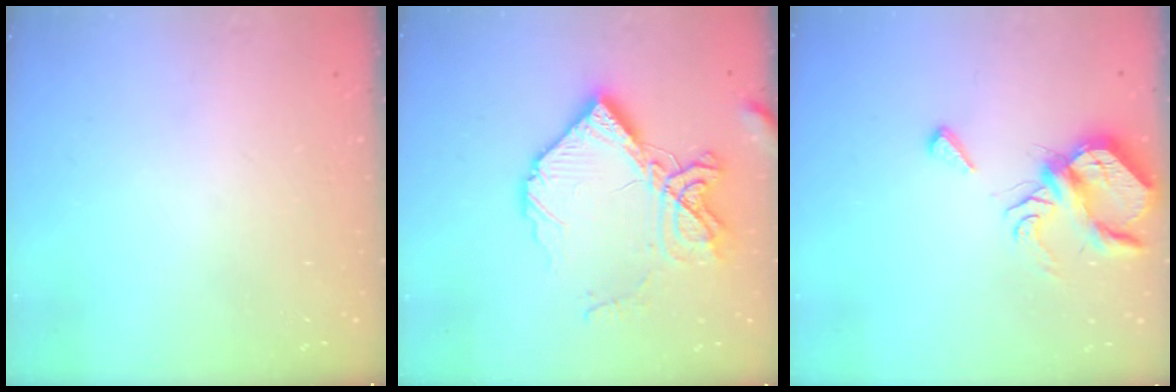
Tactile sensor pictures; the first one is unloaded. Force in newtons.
{"total": 16.3, "press": 16.2, "slide": 1.5}
{"total": 7.8, "press": 7.8, "slide": 0.5}